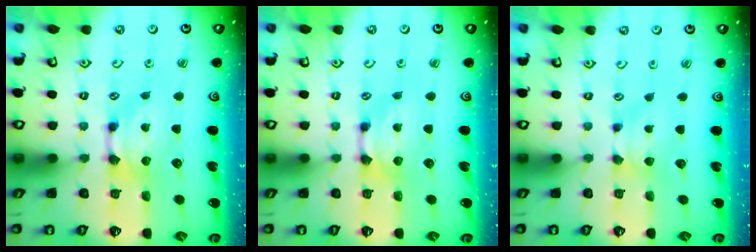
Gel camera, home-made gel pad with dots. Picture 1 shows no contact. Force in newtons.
{"total": 0.0}
{"total": 1.7, "press": 1.6, "slide": 0.4}